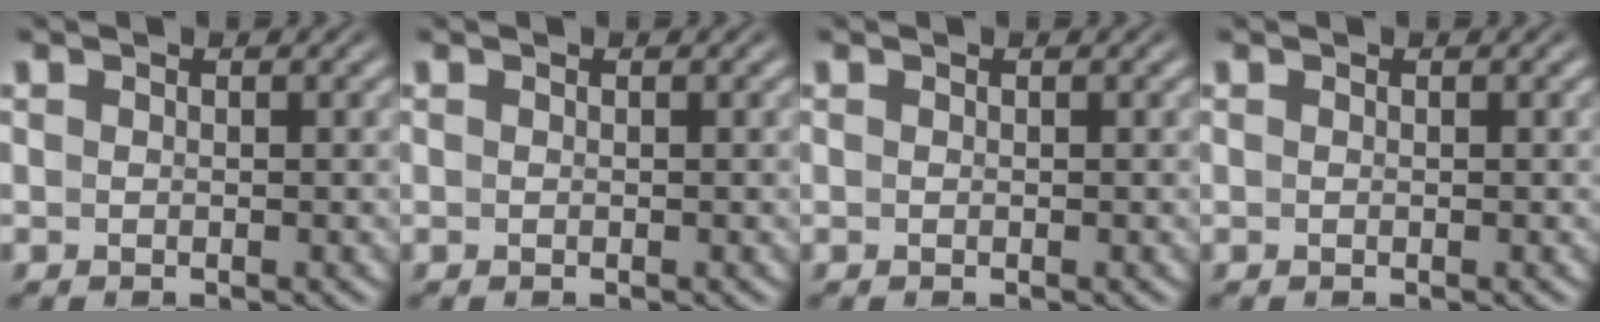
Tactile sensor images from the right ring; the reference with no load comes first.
{"total": 0.0}
{"total": 0.0}
{"total": 0.0}